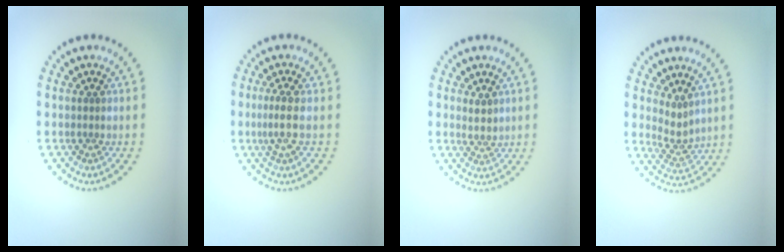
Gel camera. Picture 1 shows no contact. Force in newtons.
{"total": 2.1, "press": 1.6, "slide": 1.3}
{"total": 1.4, "press": 1.1, "slide": 0.9}
{"total": 2.1, "press": 1.4, "slide": 1.6}